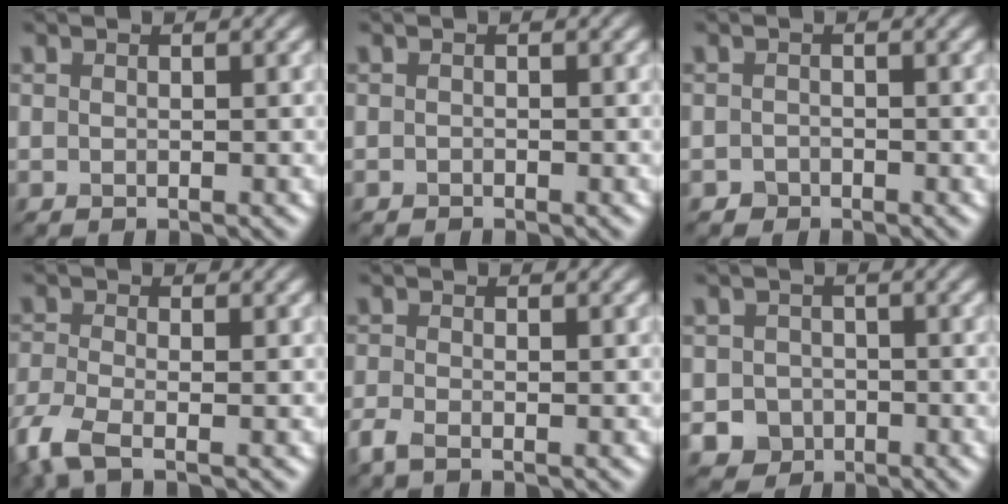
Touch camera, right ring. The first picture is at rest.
{"total": 0.0}
{"total": 0.9, "force": [-0.6, 0.6, 0.0], "torque": [0.006, 0.001, -0.011]}
{"total": 4.4, "force": [-2.7, 1.5, 3.1], "torque": [-0.082, -0.015, -0.070]}
{"total": 1.7, "force": [-1.2, 0.6, 1.1], "torque": [-0.033, -0.008, -0.033]}
{"total": 3.0, "force": [-1.2, 2.6, 0.6], "torque": [0.006, 0.000, -0.021]}